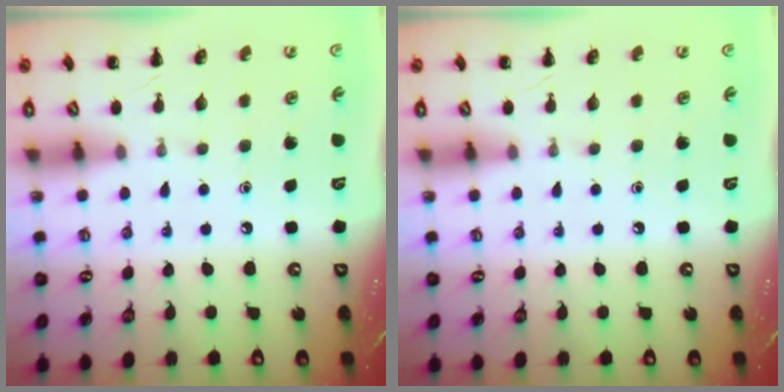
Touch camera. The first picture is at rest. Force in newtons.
{"total": 0.0}